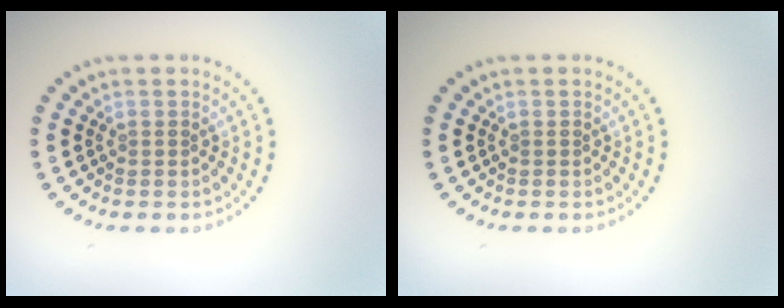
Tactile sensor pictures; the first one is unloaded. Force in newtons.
{"total": 0.0}